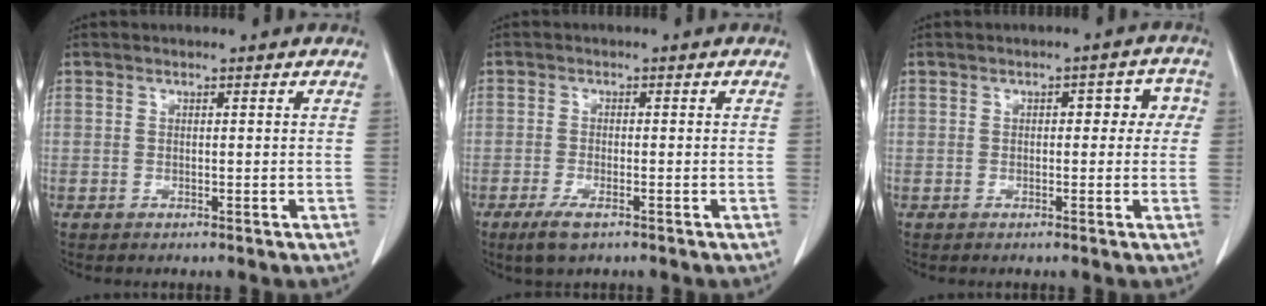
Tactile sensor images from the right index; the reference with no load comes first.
{"total": 3.5, "force": [-2.1, 0.9, 2.6], "torque": [-0.056, -0.006, -0.035]}
{"total": 4.1, "force": [0.5, 2.2, 3.5], "torque": [-0.030, 0.029, 0.001]}